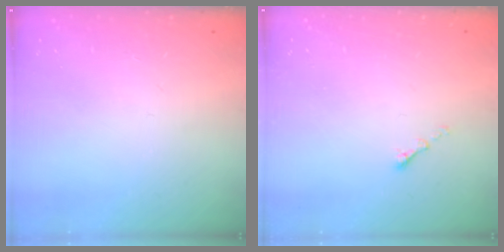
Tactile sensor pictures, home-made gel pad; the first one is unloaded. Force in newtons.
{"total": 1.1, "press": 1.0, "slide": 0.5}